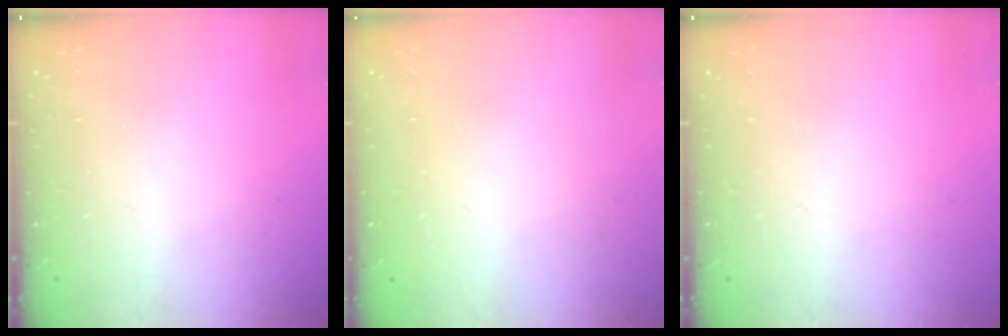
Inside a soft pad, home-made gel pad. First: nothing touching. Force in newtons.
{"total": 0.0}
{"total": 0.0}